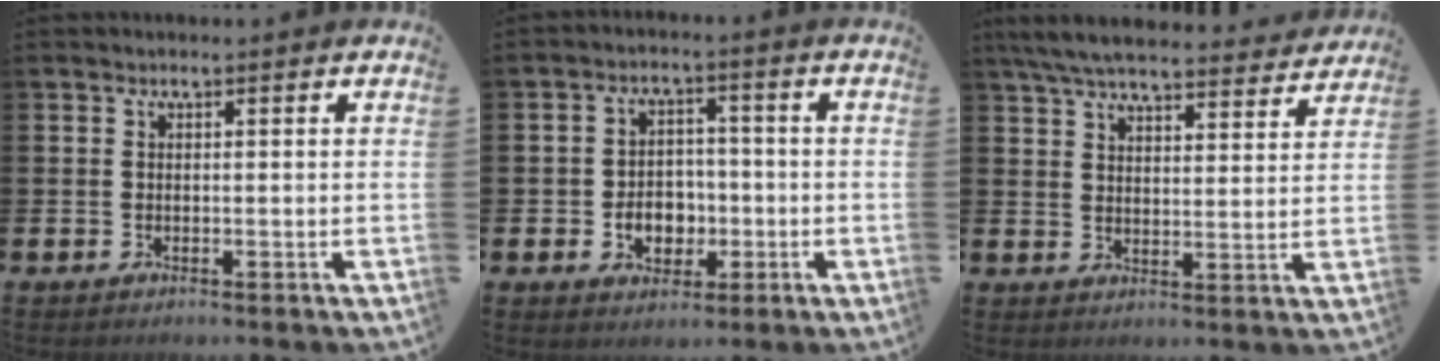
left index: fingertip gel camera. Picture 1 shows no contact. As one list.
[{"total": 4.8, "force": [-1.2, 3.9, 2.5], "torque": [-0.038, 0.003, -0.030]}, {"total": 6.9, "force": [6.5, 1.0, 2.1], "torque": [-0.058, -0.038, 0.117]}]